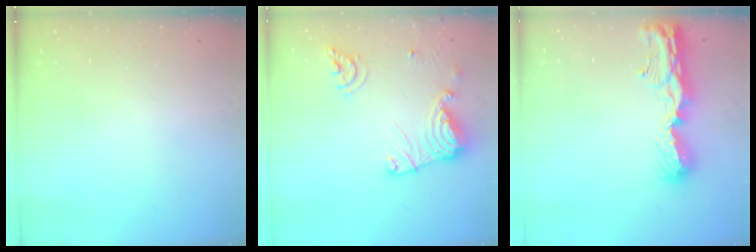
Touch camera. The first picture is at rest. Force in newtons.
{"total": 15.2, "press": 15.1, "slide": 1.8}
{"total": 10.1, "press": 10.0, "slide": 0.8}